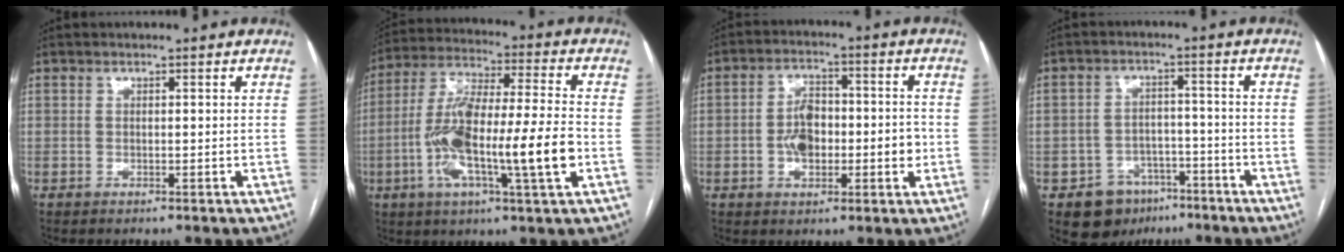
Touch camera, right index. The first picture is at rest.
{"total": 17.7, "force": [-4.1, 1.7, 17.1], "torque": [-0.326, 0.002, -0.073]}
{"total": 8.4, "force": [-1.3, 4.4, 7.1], "torque": [-0.124, 0.022, -0.018]}
{"total": 7.5, "force": [-4.5, 5.8, 1.6], "torque": [-0.023, 0.014, -0.059]}